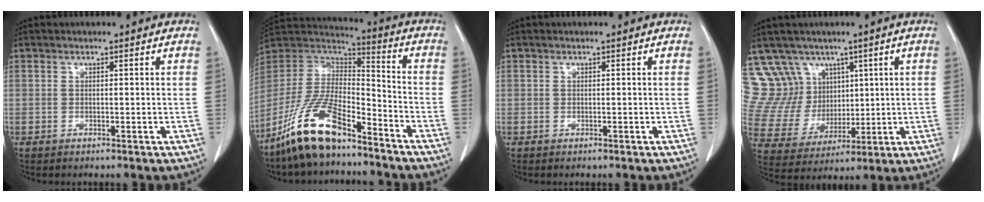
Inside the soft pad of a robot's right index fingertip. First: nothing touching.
{"total": 15.6, "force": [-11.4, 4.0, 9.9], "torque": [-0.202, 0.003, -0.214]}
{"total": 0.0}
{"total": 11.9, "force": [7.3, 9.2, 1.6], "torque": [-0.053, 0.051, 0.163]}